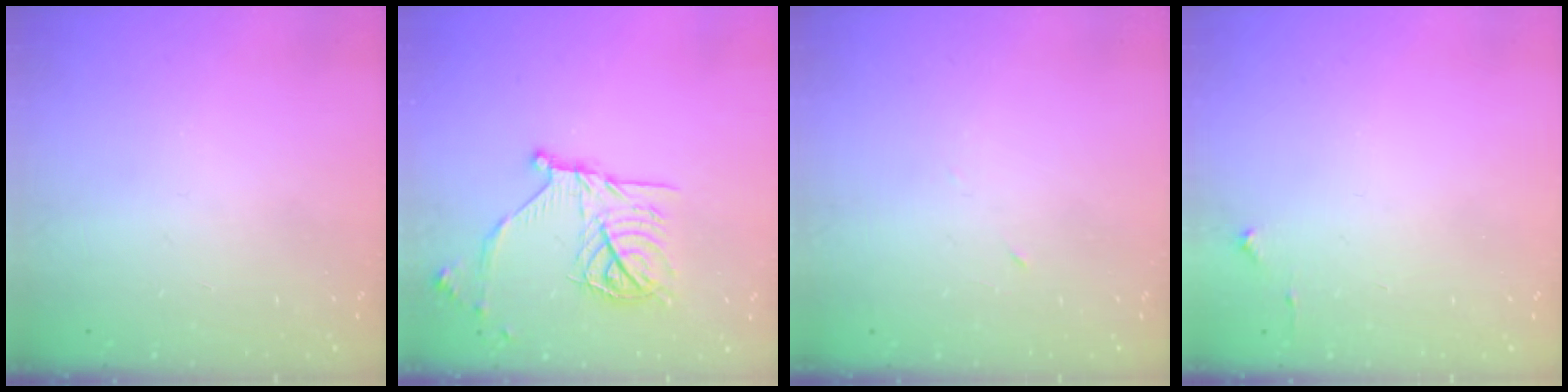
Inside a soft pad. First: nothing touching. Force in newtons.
{"total": 18.2, "press": 18.2, "slide": 1.2}
{"total": 2.7, "press": 2.5, "slide": 1.0}
{"total": 2.7, "press": 2.6, "slide": 0.4}